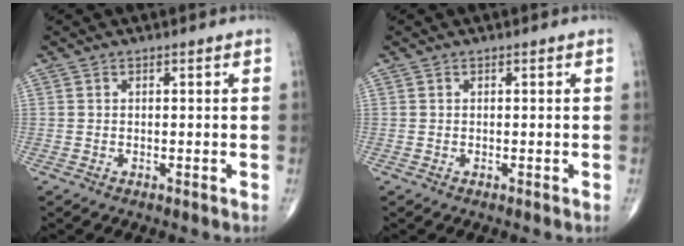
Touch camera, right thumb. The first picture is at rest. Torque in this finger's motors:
{"motor_torque": [0.00, 0.00, -0.06, 0.02, 0.00]}